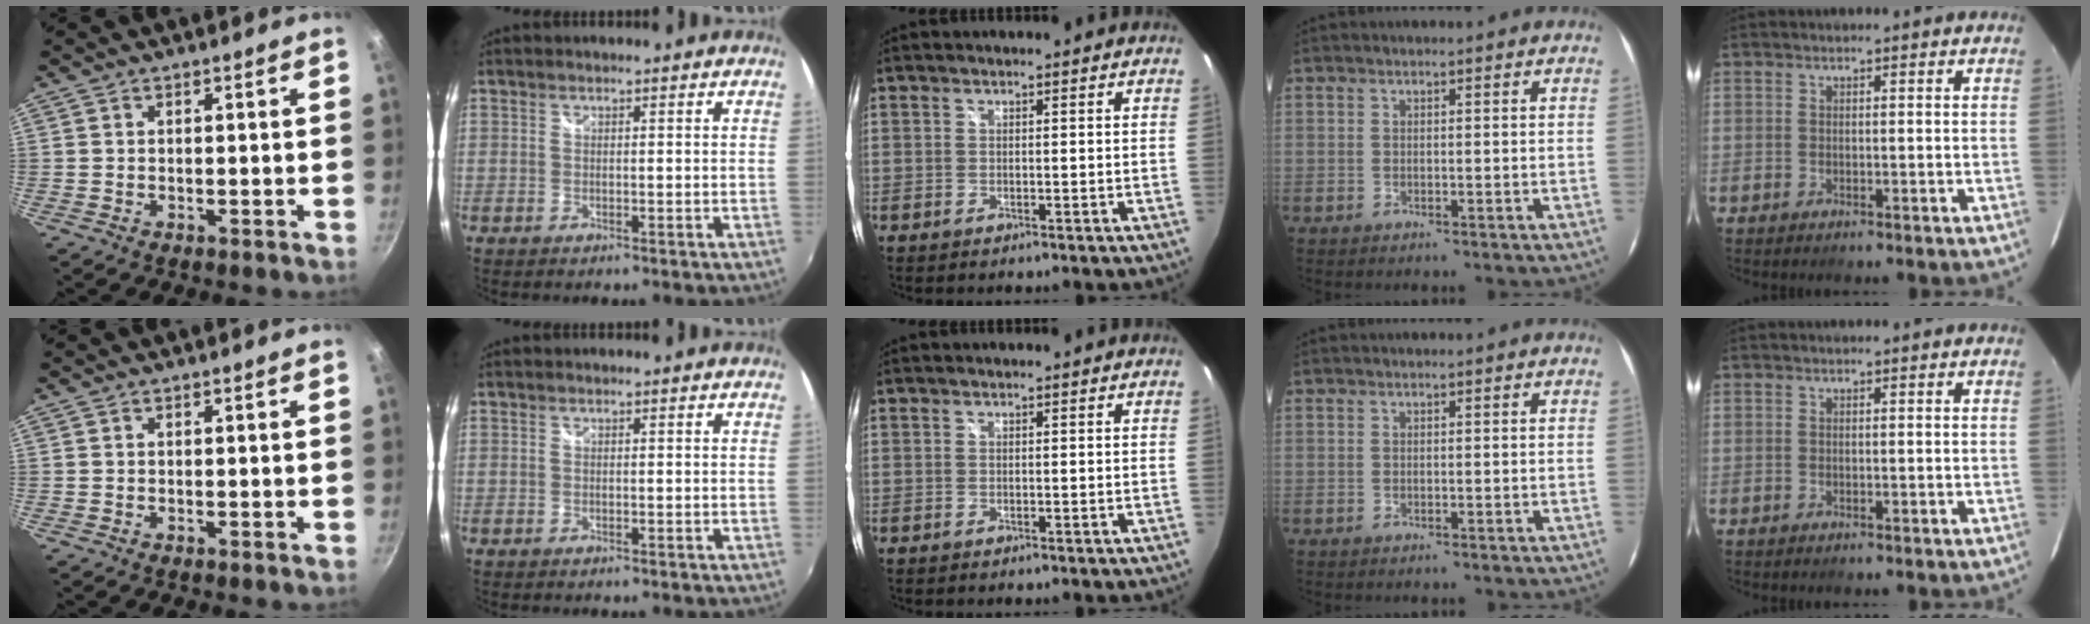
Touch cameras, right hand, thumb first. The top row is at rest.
{}